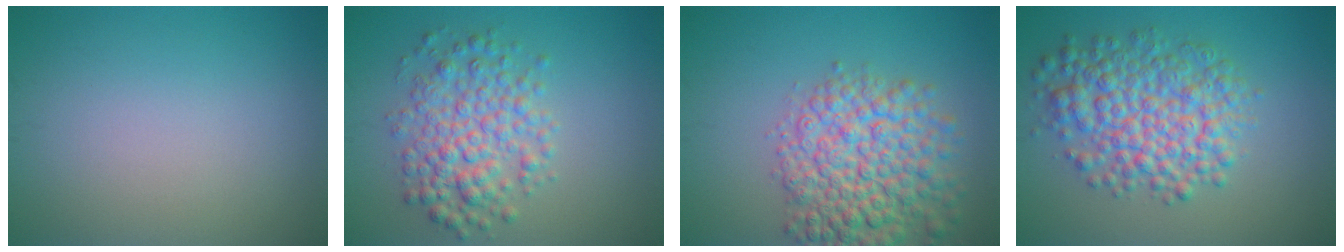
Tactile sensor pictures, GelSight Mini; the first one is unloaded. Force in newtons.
{"total": 5.2, "press": 5.2, "slide": 0.1}
{"total": 8.2, "press": 8.2, "slide": 0.3}
{"total": 7.2, "press": 7.2, "slide": 0.1}